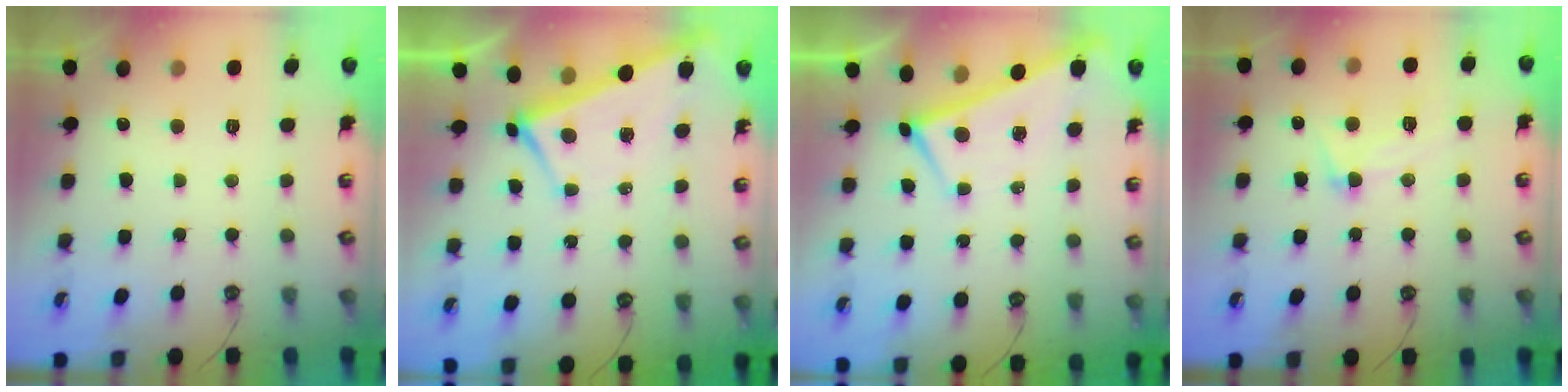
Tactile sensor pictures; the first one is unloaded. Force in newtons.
{"total": 3.6, "press": 3.5, "slide": 0.5}
{"total": 0.0}
{"total": 9.1, "press": 9.1, "slide": 1.0}